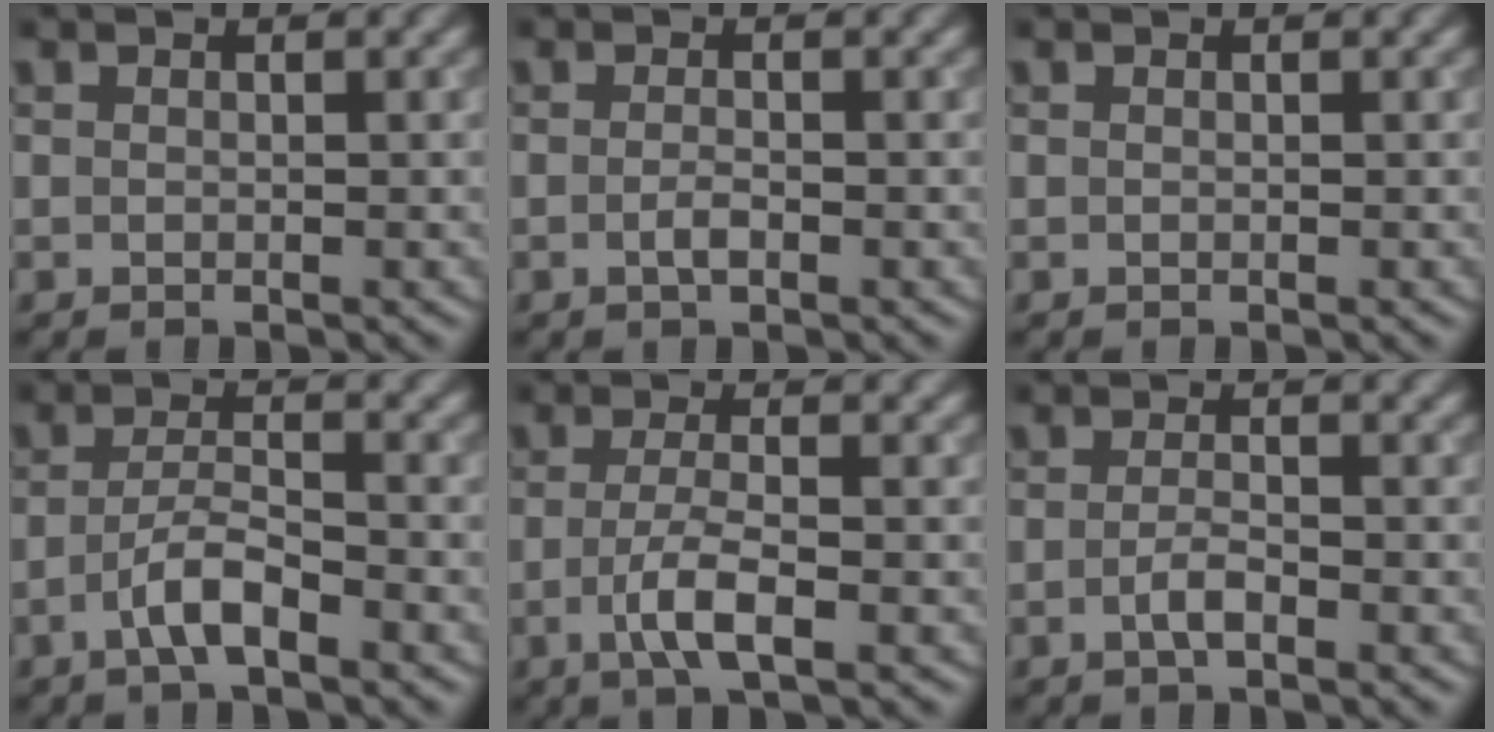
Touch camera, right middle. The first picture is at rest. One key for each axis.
{"total": 1.1, "fx": -0.5, "fy": 0.3, "fz": 0.9, "tx": -0.020, "ty": 0.000, "tz": -0.008}
{"total": 0.0}
{"total": 3.1, "fx": -1.7, "fy": 0.7, "fz": 2.5, "tx": -0.052, "ty": 0.008, "tz": -0.037}
{"total": 3.4, "fx": -1.1, "fy": 0.8, "fz": 3.2, "tx": -0.065, "ty": -0.002, "tz": -0.023}
{"total": 1.6, "fx": -0.7, "fy": 0.4, "fz": 1.3, "tx": -0.029, "ty": 0.002, "tz": -0.016}